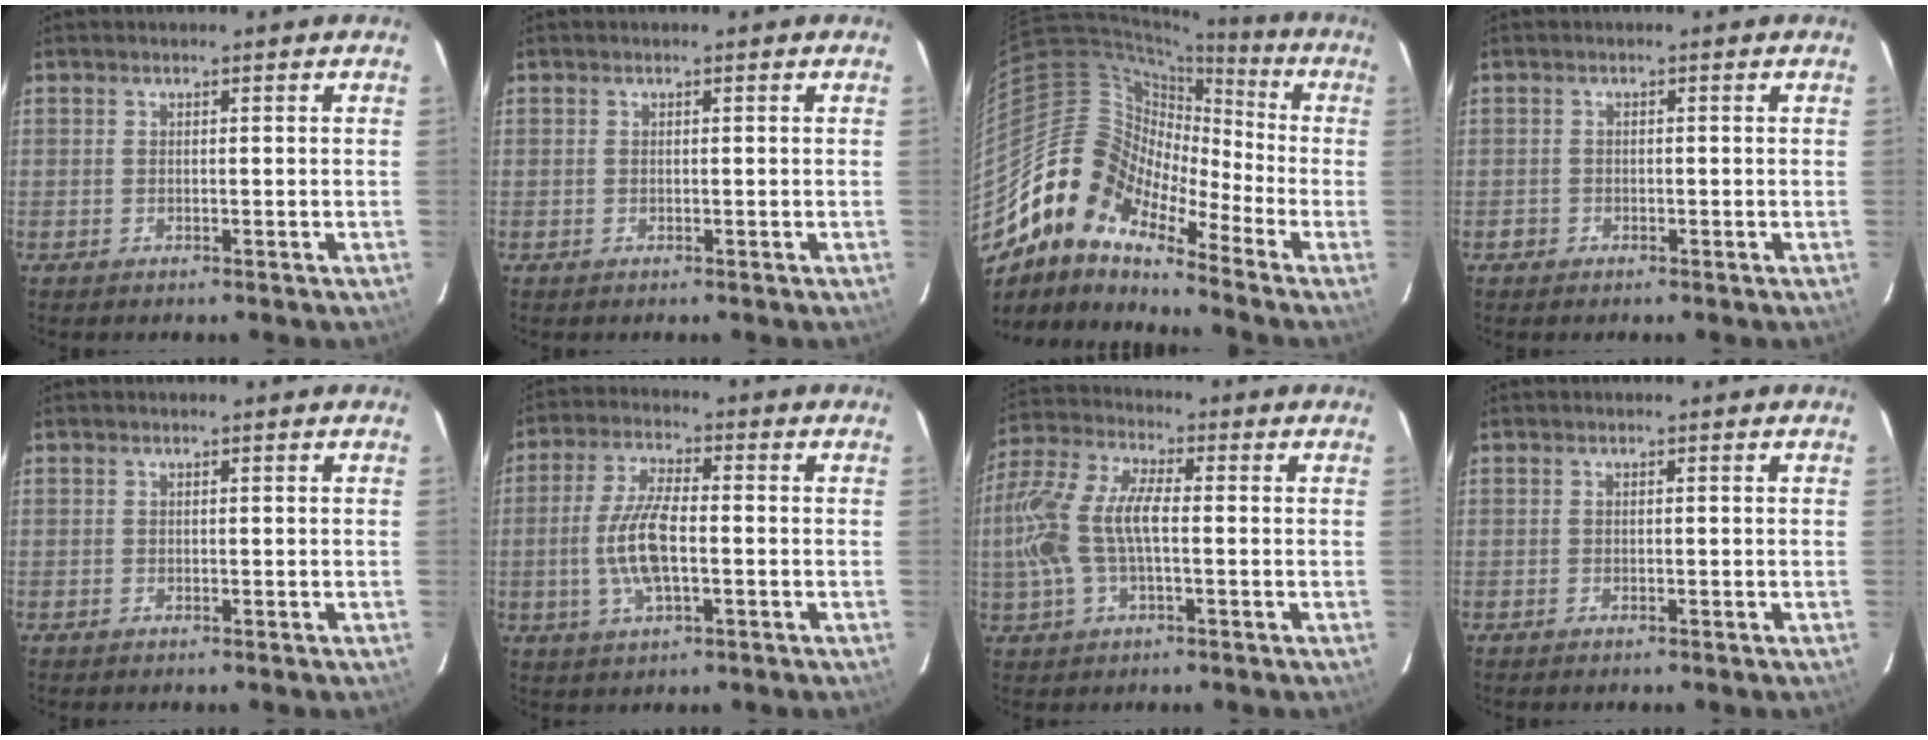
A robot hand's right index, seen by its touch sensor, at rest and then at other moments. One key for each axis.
{"total": 0.0}
{"total": 14.2, "fx": -10.7, "fy": 6.6, "fz": 6.8, "tx": -0.104, "ty": 0.014, "tz": -0.229}
{"total": 1.5, "fx": -0.8, "fy": 1.3, "fz": 0.0, "tx": -0.004, "ty": 0.005, "tz": -0.011}
{"total": 0.0}
{"total": 9.5, "fx": -1.7, "fy": 3.2, "fz": 8.8, "tx": -0.182, "ty": 0.002, "tz": -0.033}
{"total": 14.1, "fx": -1.2, "fy": 6.5, "fz": 12.5, "tx": -0.270, "ty": 0.013, "tz": -0.026}
{"total": 0.0}